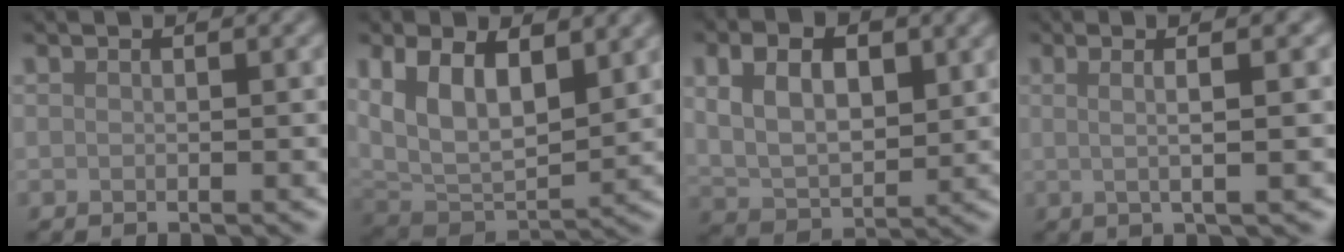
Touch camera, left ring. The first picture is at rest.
{"total": 8.9, "force": [3.2, 4.6, 6.8], "torque": [-0.140, -0.003, 0.053]}
{"total": 6.9, "force": [1.9, 4.3, 5.1], "torque": [-0.099, 0.000, 0.034]}
{"total": 5.4, "force": [1.4, 1.5, 5.0], "torque": [-0.065, 0.014, -0.008]}